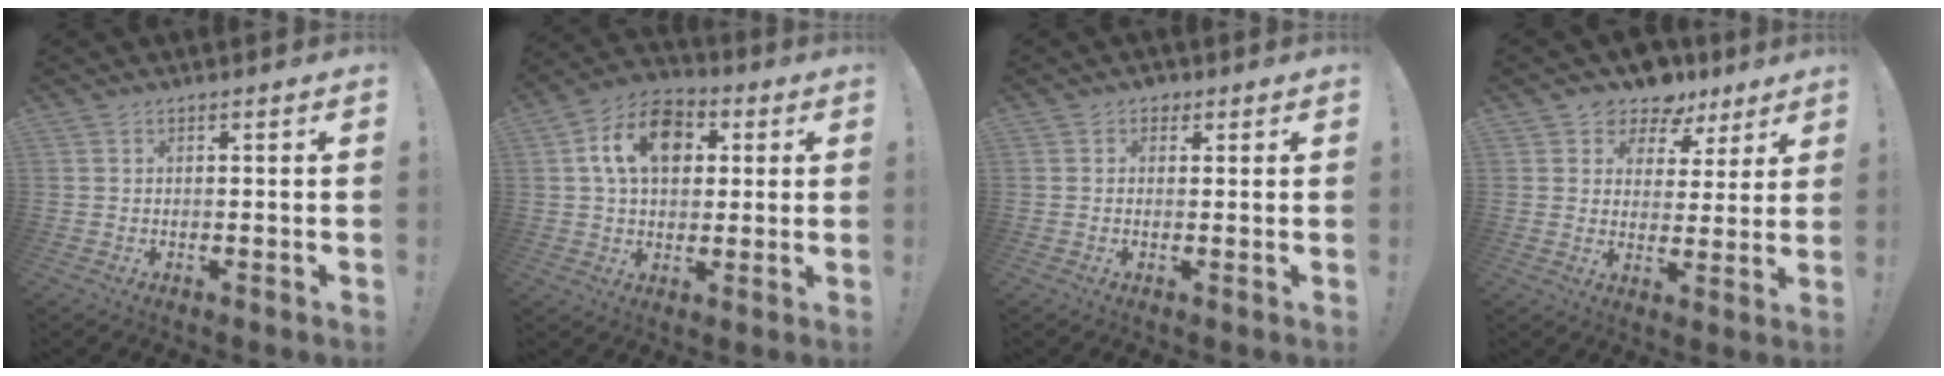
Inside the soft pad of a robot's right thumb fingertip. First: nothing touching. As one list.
[{"total": 15.1, "force": [4.8, 10.5, 9.8], "torque": [-0.151, 0.003, 0.091]}, {"total": 1.8, "force": [0.8, 1.4, 0.9], "torque": [-0.010, -0.004, 0.012]}, {"total": 8.2, "force": [6.0, 5.4, 1.7], "torque": [-0.027, -0.048, 0.115]}]